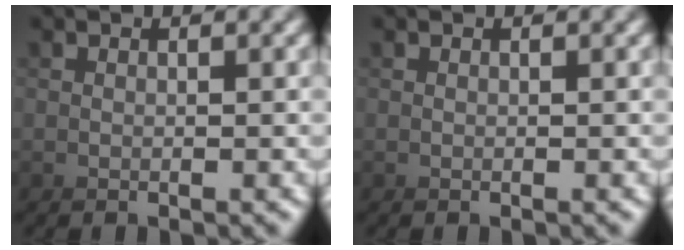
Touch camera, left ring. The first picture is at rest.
{"total": 0.0}